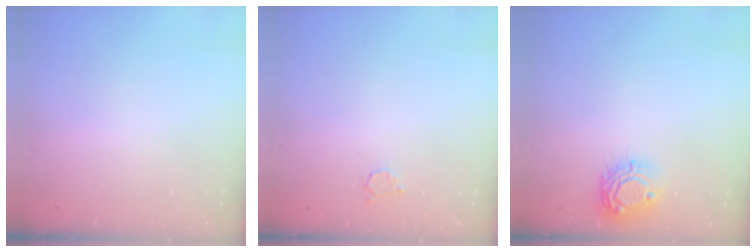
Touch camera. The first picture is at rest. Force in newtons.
{"total": 2.5, "press": 2.5, "slide": 0.4}
{"total": 8.7, "press": 8.7, "slide": 0.9}